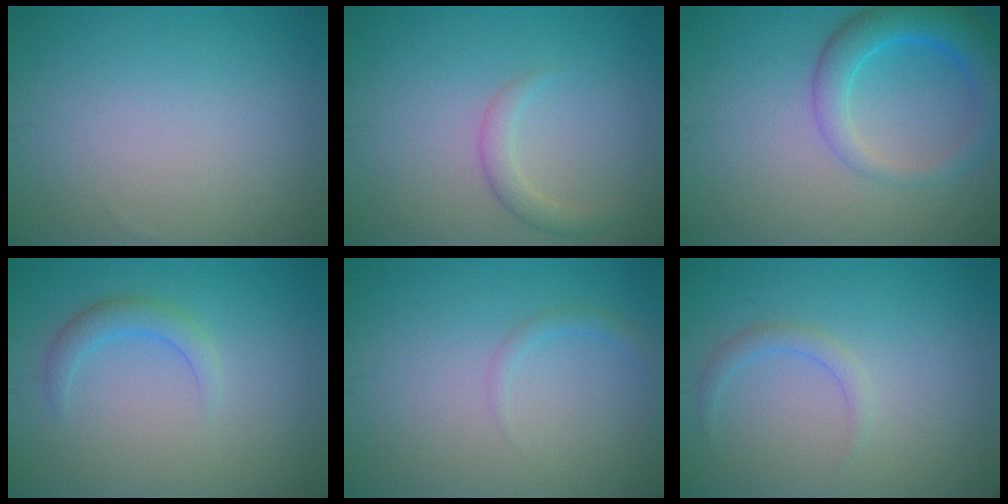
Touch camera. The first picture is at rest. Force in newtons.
{"total": 1.8, "press": 1.8, "slide": 0.1}
{"total": 4.9, "press": 4.9, "slide": 0.4}
{"total": 2.0, "press": 2.0, "slide": 0.1}
{"total": 1.0, "press": 1.0, "slide": 0.1}
{"total": 1.3, "press": 1.3, "slide": 0.1}